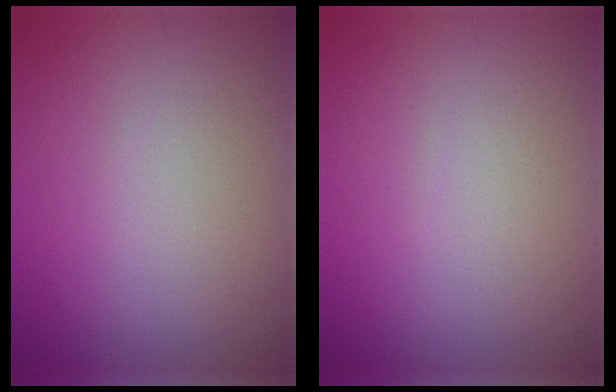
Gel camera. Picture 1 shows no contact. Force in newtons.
{"total": 0.0}